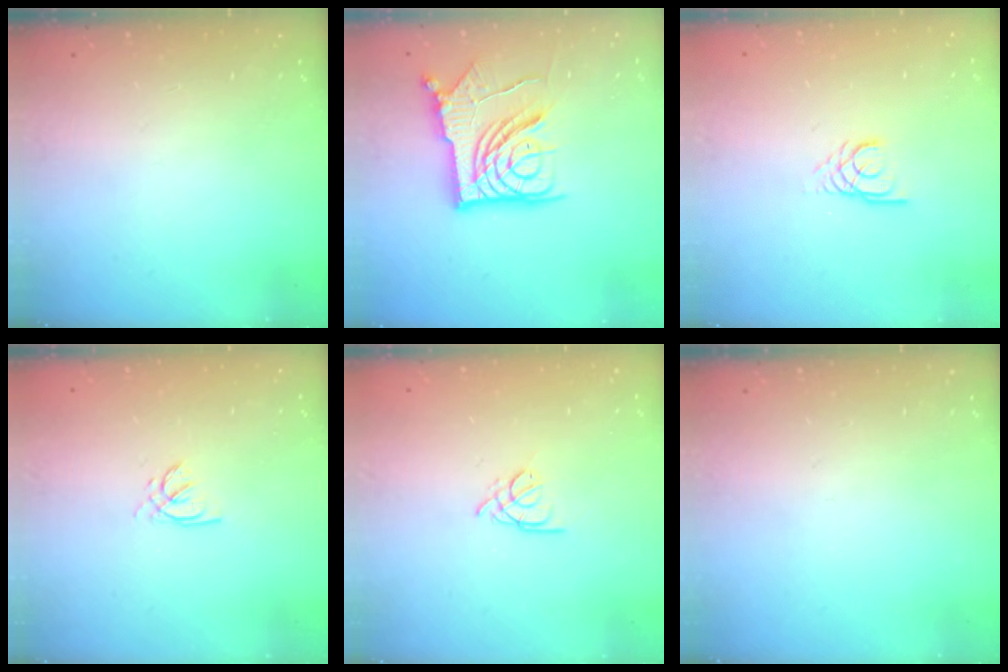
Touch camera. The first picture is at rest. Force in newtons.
{"total": 15.6, "press": 15.5, "slide": 1.5}
{"total": 3.0, "press": 3.0, "slide": 0.3}
{"total": 1.4, "press": 1.4, "slide": 0.2}
{"total": 2.7, "press": 2.6, "slide": 0.5}
{"total": 0.0}